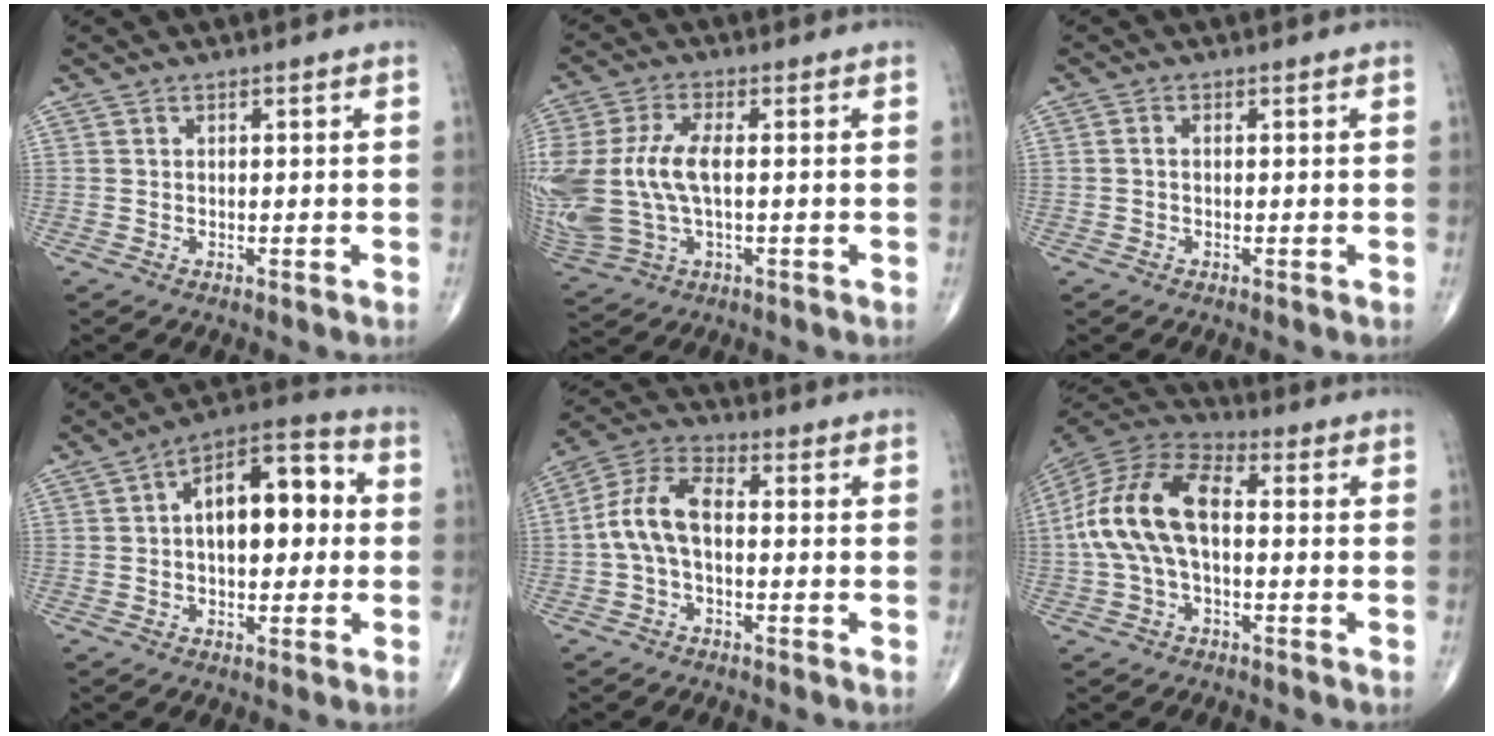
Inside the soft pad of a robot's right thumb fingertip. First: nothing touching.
{"total": 16.8, "force": [0.1, 9.0, 14.2], "torque": [-0.355, 0.002, 0.013]}
{"total": 0.8, "force": [-0.1, 0.5, 0.7], "torque": [-0.011, 0.001, -0.005]}
{"total": 14.2, "force": [1.4, 7.5, 11.9], "torque": [-0.155, 0.034, 0.010]}
{"total": 9.1, "force": [-0.8, 5.0, 7.6], "torque": [-0.155, 0.034, -0.026]}
{"total": 15.2, "force": [-0.1, 8.2, 12.8], "torque": [-0.263, 0.039, -0.013]}